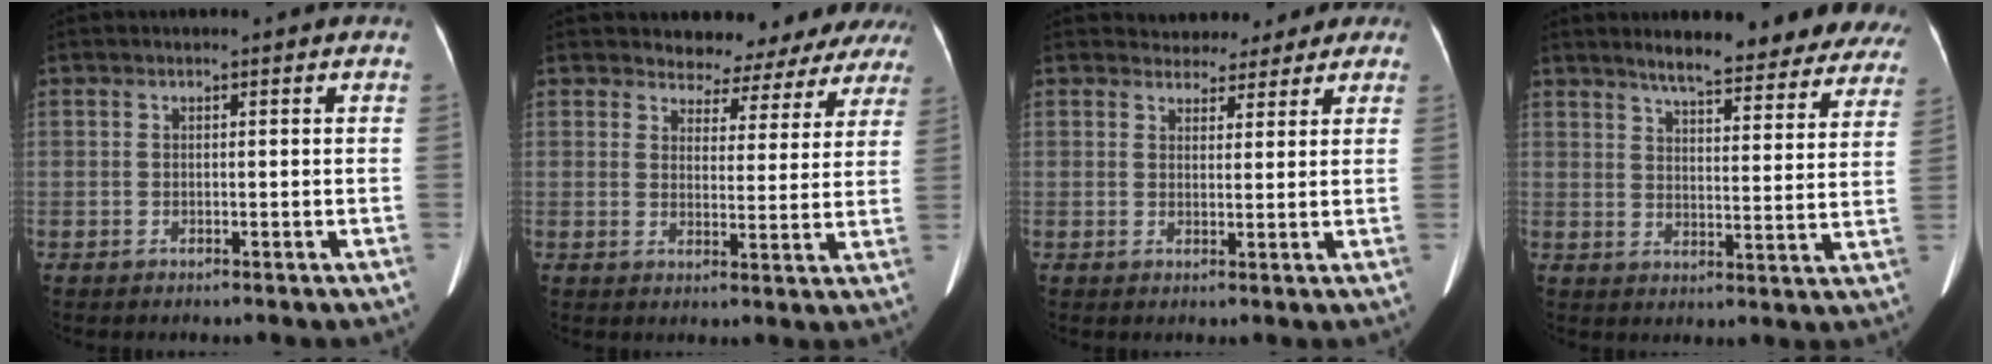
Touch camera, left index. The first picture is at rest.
{"total": 11.3, "force": [10.6, 3.7, 1.0], "torque": [0.020, -0.028, 0.091]}
{"total": 7.8, "force": [6.5, 4.1, 1.1], "torque": [0.008, 0.001, 0.066]}
{"total": 20.0, "force": [17.5, 3.8, 8.8], "torque": [-0.096, -0.039, 0.202]}